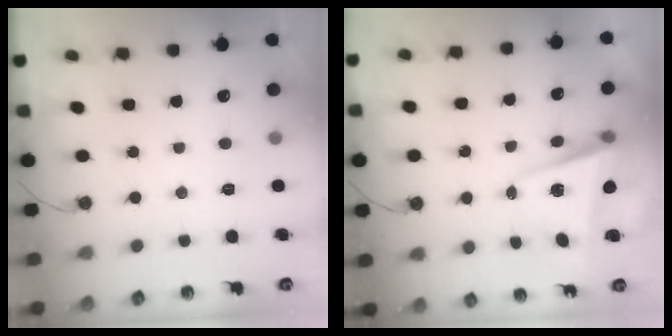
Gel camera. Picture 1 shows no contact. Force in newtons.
{"total": 5.4, "press": 5.3, "slide": 1.0}